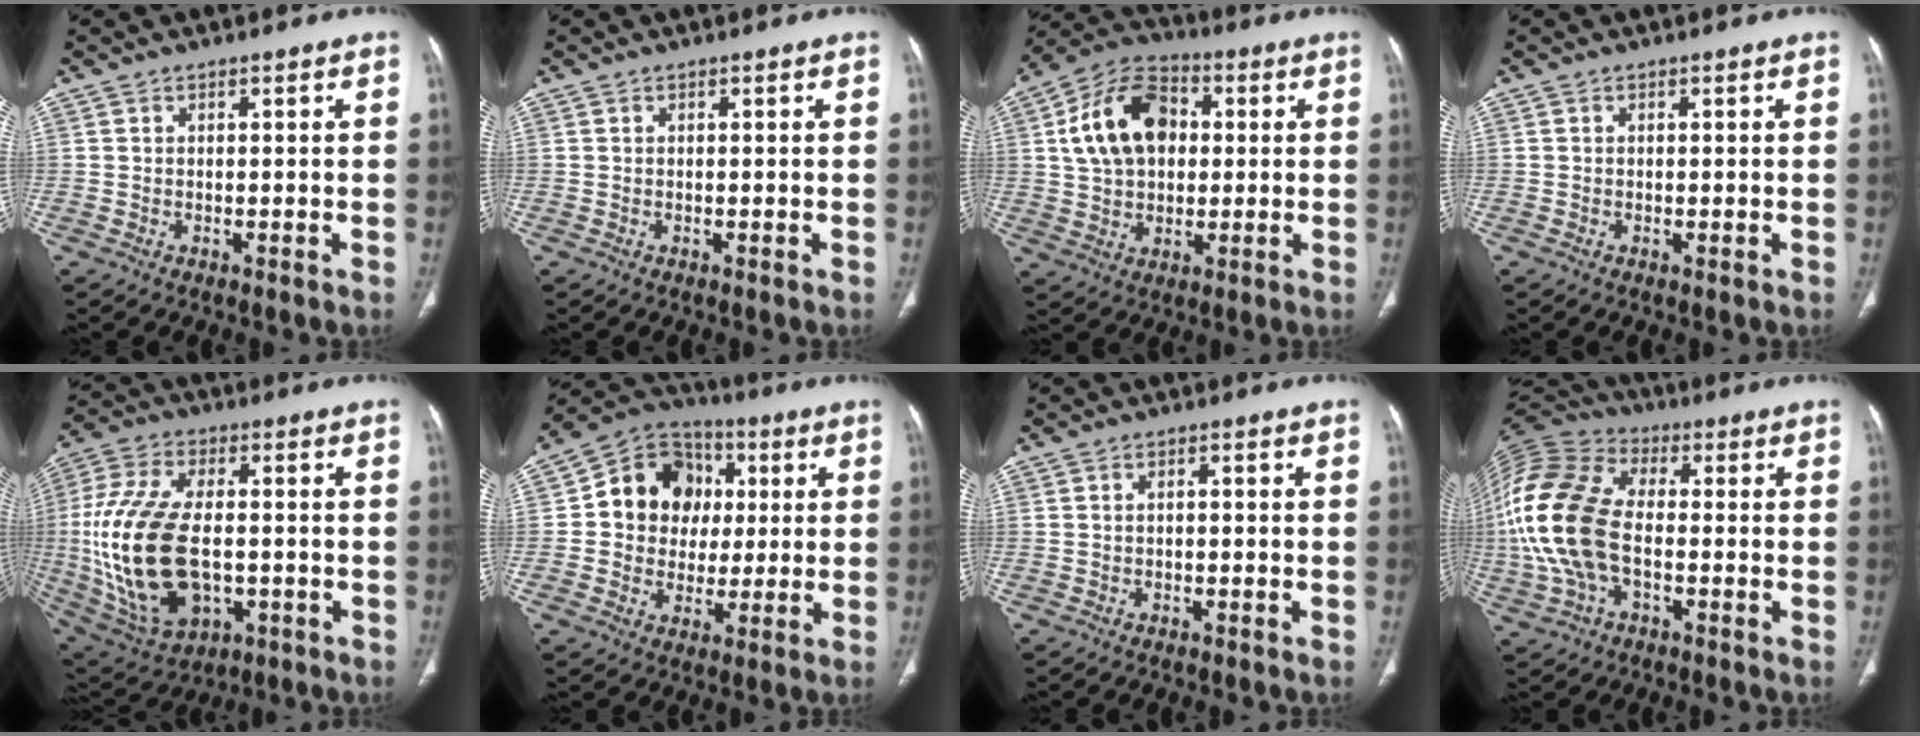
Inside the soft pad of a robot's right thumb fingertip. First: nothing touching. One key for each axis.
{"total": 0.0}
{"total": 15.5, "fx": 2.7, "fy": 10.8, "fz": 10.7, "tx": -0.166, "ty": 0.016, "tz": 0.040}
{"total": 0.0}
{"total": 23.1, "fx": -2.2, "fy": 13.0, "fz": 19.0, "tx": -0.401, "ty": -0.001, "tz": -0.017}
{"total": 14.3, "fx": 1.8, "fy": 12.5, "fz": 6.7, "tx": -0.061, "ty": 0.015, "tz": 0.024}
{"total": 0.8, "fx": -0.2, "fy": 0.4, "fz": 0.7, "tx": -0.014, "ty": 0.006, "tz": -0.004}
{"total": 19.3, "fx": -2.0, "fy": 11.4, "fz": 15.5, "tx": -0.348, "ty": 0.023, "tz": -0.040}